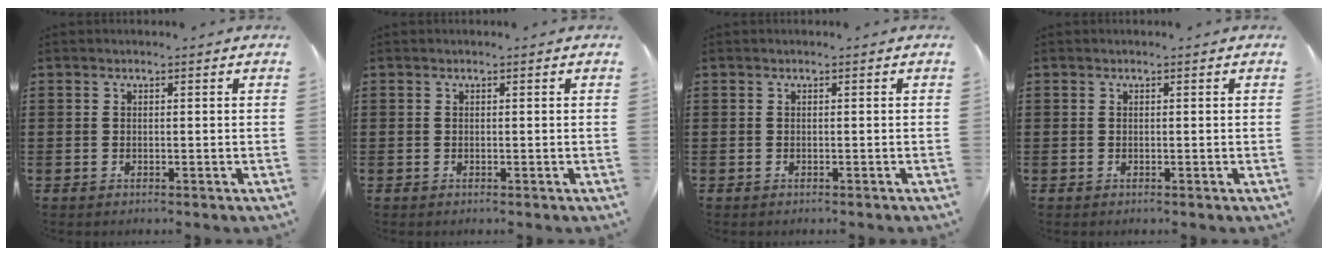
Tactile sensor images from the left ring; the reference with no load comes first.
{"total": 0.0}
{"total": 0.0}
{"total": 0.0}